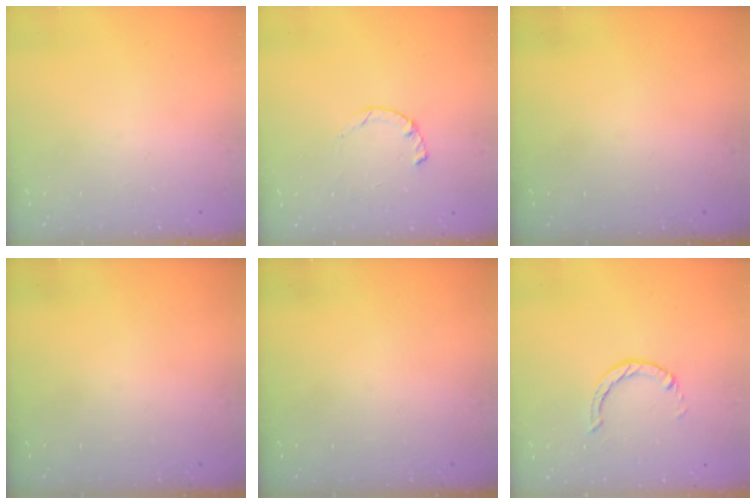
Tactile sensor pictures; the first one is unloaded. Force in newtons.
{"total": 2.3, "press": 2.3, "slide": 0.4}
{"total": 0.0}
{"total": 0.0}
{"total": 0.0}
{"total": 1.0, "press": 0.9, "slide": 0.3}